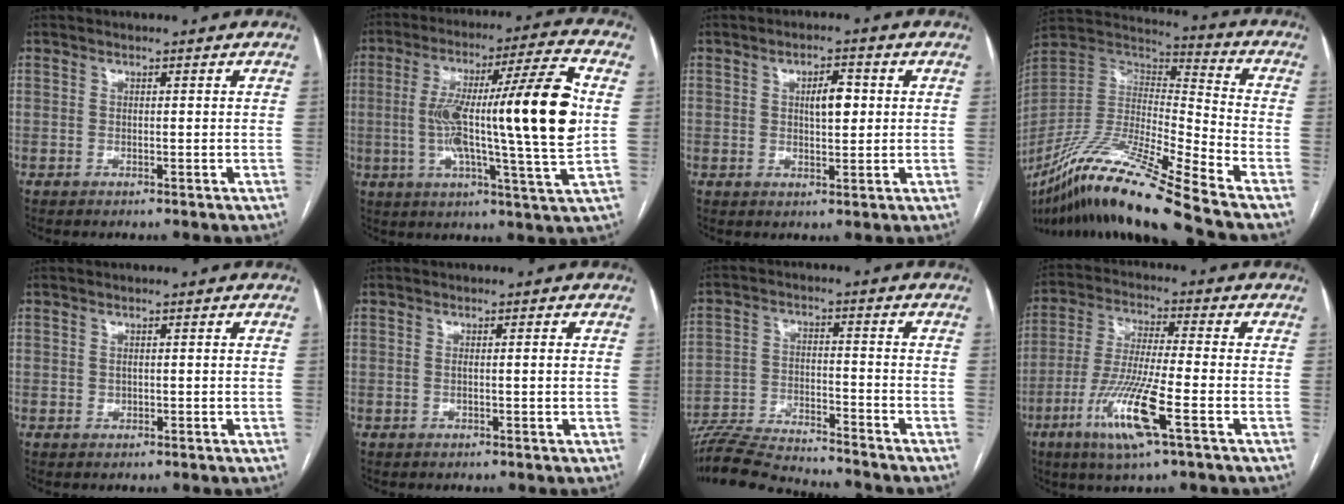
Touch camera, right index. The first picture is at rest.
{"total": 21.8, "force": [1.0, 0.3, 21.8], "torque": [-0.325, 0.016, 0.005]}
{"total": 4.2, "force": [0.8, 1.5, 3.8], "torque": [-0.063, 0.006, 0.015]}
{"total": 21.8, "force": [-16.5, -0.1, 14.2], "torque": [-0.302, -0.026, -0.310]}
{"total": 0.6, "force": [0.0, 0.5, 0.3], "torque": [-0.004, 0.001, 0.001]}
{"total": 1.4, "force": [-0.1, 0.0, 1.4], "torque": [-0.025, 0.002, 0.000]}
{"total": 15.2, "force": [-14.3, 1.4, 4.9], "torque": [-0.089, -0.006, -0.228]}
{"total": 12.1, "force": [-5.2, 0.4, 10.8], "torque": [-0.223, -0.020, -0.101]}